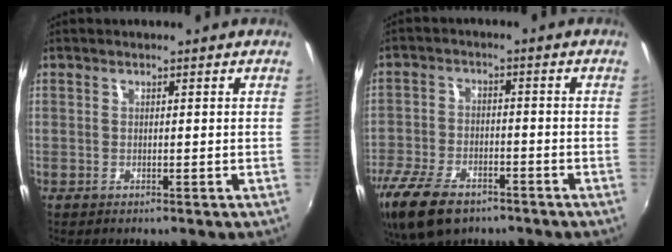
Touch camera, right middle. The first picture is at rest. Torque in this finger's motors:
{"motor_torque": [1.28, -0.86, 0.22, 0.15]}